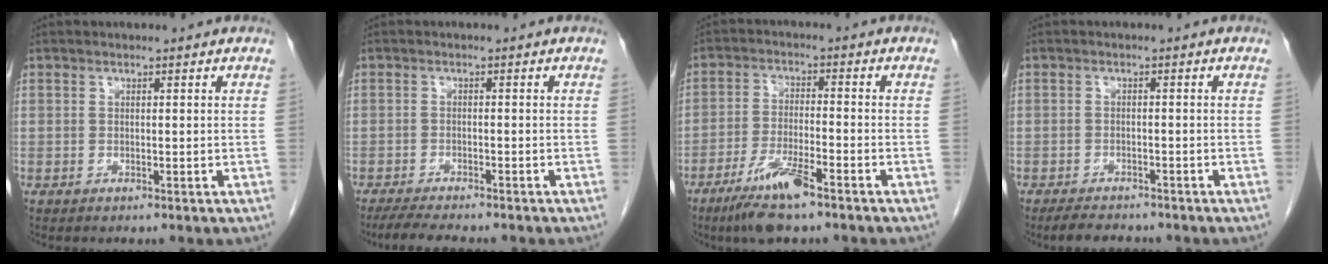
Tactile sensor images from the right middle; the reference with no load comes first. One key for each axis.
{"total": 6.6, "fx": -5.7, "fy": 0.8, "fz": 3.3, "tx": -0.057, "ty": -0.017, "tz": -0.089}
{"total": 8.2, "fx": -5.5, "fy": 0.8, "fz": 6.0, "tx": -0.121, "ty": -0.017, "tz": -0.101}
{"total": 4.5, "fx": -4.0, "fy": 1.5, "fz": 1.6, "tx": -0.034, "ty": -0.010, "tz": -0.060}